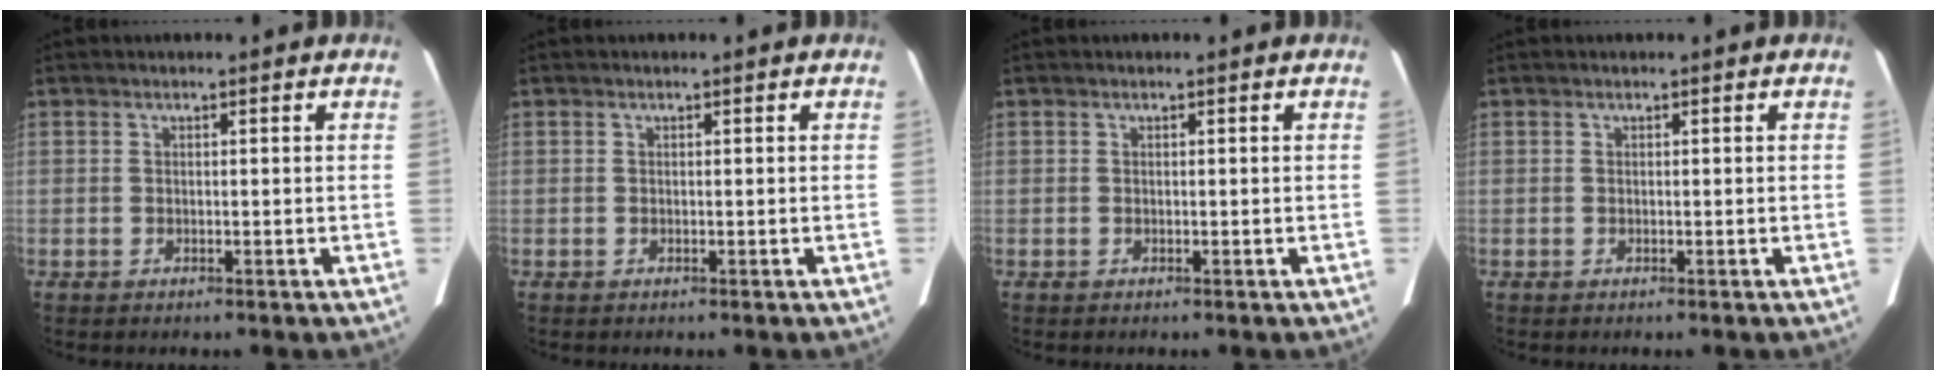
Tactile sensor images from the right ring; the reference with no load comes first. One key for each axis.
{"total": 0.0}
{"total": 0.0}
{"total": 0.0}